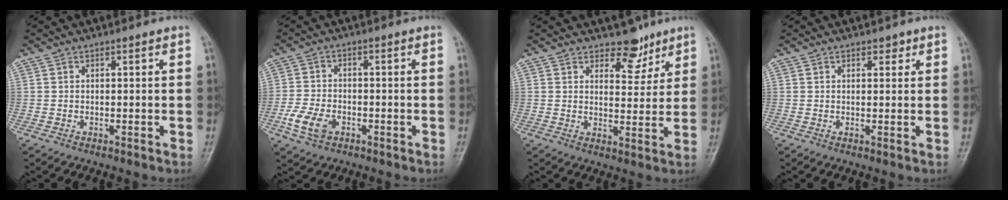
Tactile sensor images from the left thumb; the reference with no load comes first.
{"total": 6.1, "force": [-2.7, 4.0, 3.8], "torque": [-0.076, 0.009, -0.052]}
{"total": 5.7, "force": [4.4, 3.2, 1.9], "torque": [0.006, -0.031, 0.065]}
{"total": 1.6, "force": [1.0, 0.9, 0.7], "torque": [0.004, -0.003, 0.010]}